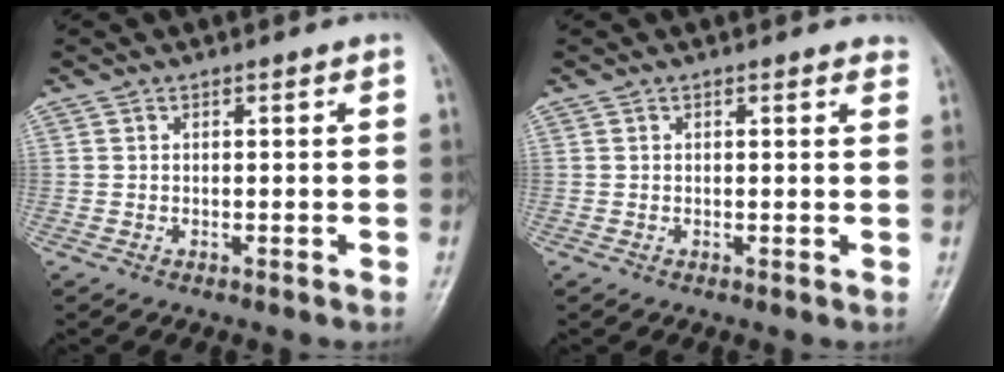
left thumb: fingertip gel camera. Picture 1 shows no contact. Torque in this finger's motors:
{"motor_torque": [-0.15, -0.12, -0.20, -0.12, -0.01]}